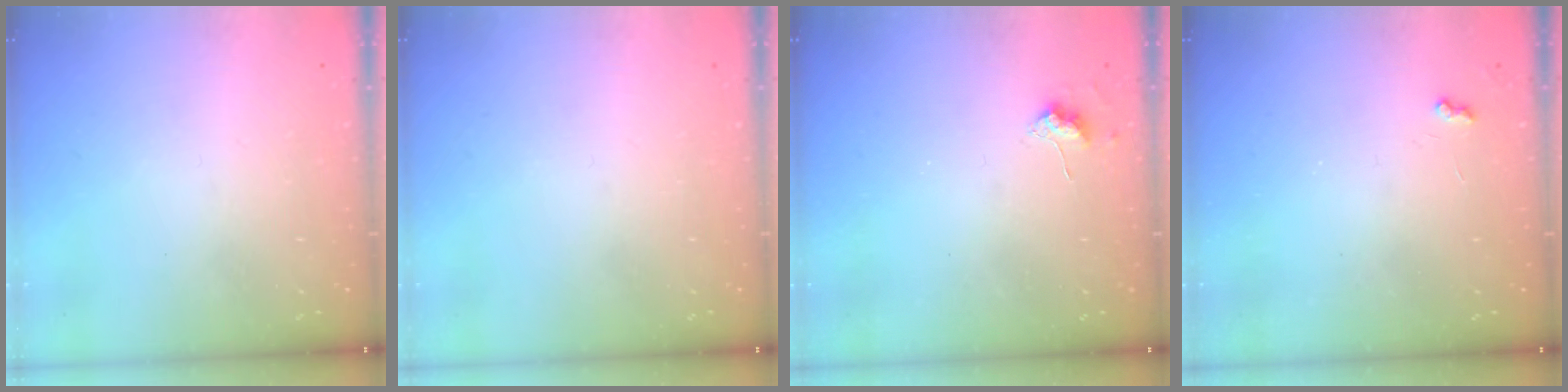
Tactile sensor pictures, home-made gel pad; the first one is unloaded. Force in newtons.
{"total": 0.0}
{"total": 7.3, "press": 7.2, "slide": 0.7}
{"total": 3.0, "press": 3.0, "slide": 0.4}